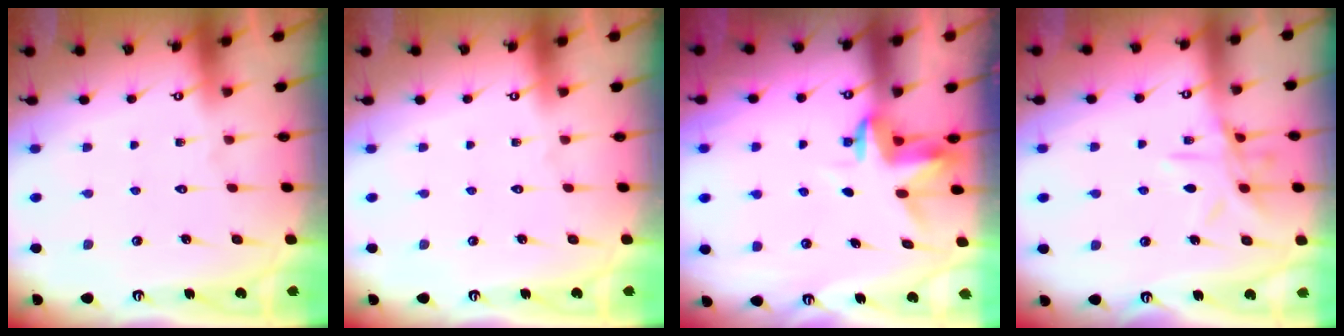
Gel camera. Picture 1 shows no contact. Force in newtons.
{"total": 0.0}
{"total": 3.6, "press": 3.6, "slide": 0.2}
{"total": 10.8, "press": 10.8, "slide": 0.8}